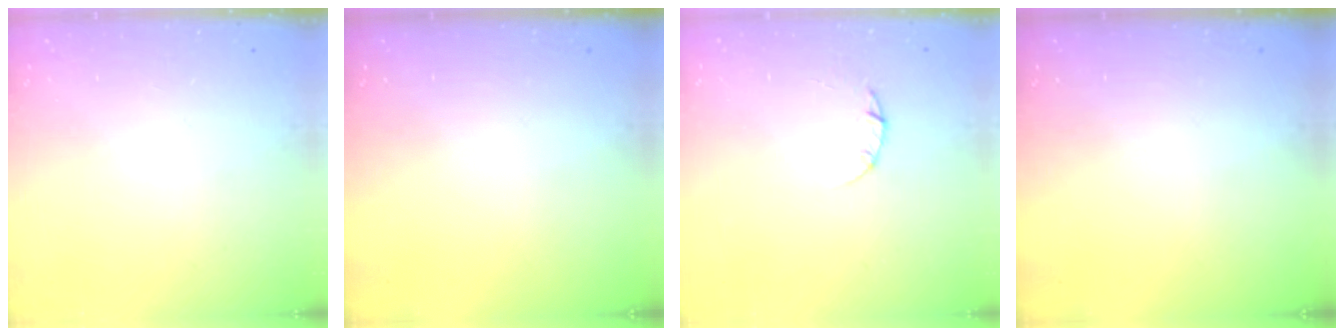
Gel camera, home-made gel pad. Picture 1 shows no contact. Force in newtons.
{"total": 0.0}
{"total": 3.2, "press": 3.1, "slide": 0.4}
{"total": 0.0}